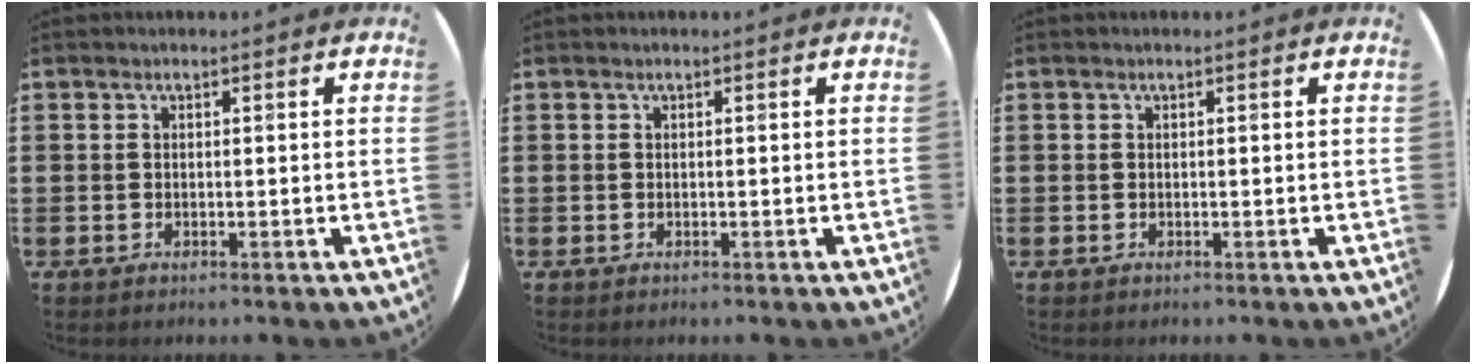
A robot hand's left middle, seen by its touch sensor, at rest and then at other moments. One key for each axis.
{"total": 0.0}
{"total": 0.0}